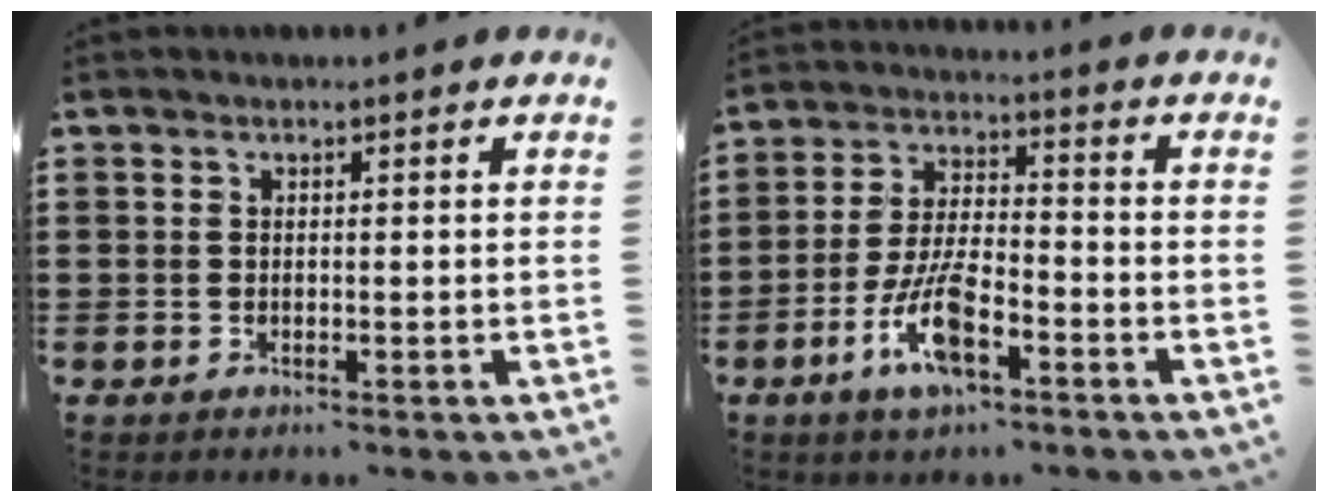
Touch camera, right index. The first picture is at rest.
{"total": 9.2, "force": [-4.5, 3.0, 7.5], "torque": [-0.165, -0.003, -0.084]}